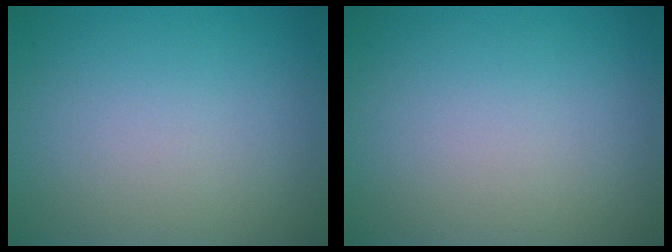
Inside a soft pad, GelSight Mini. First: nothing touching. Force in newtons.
{"total": 0.0}